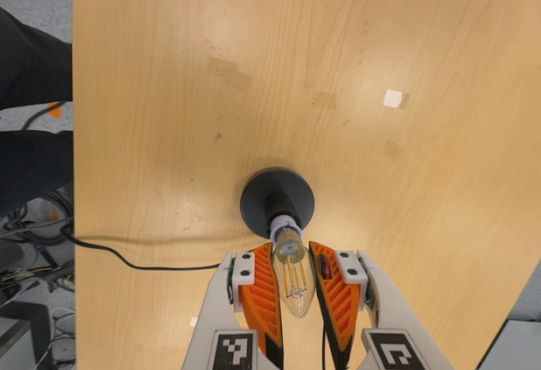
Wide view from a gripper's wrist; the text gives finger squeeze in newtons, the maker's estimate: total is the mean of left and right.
{"total": 20.5, "left": 22.3, "right": 18.7}